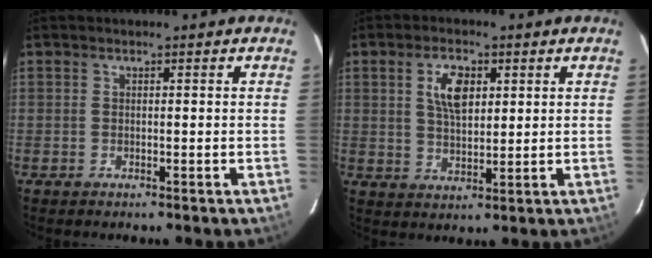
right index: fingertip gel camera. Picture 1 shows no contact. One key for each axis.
{"total": 6.7, "fx": 2.3, "fy": 3.5, "fz": 5.2, "tx": -0.096, "ty": 0.006, "tz": 0.045}